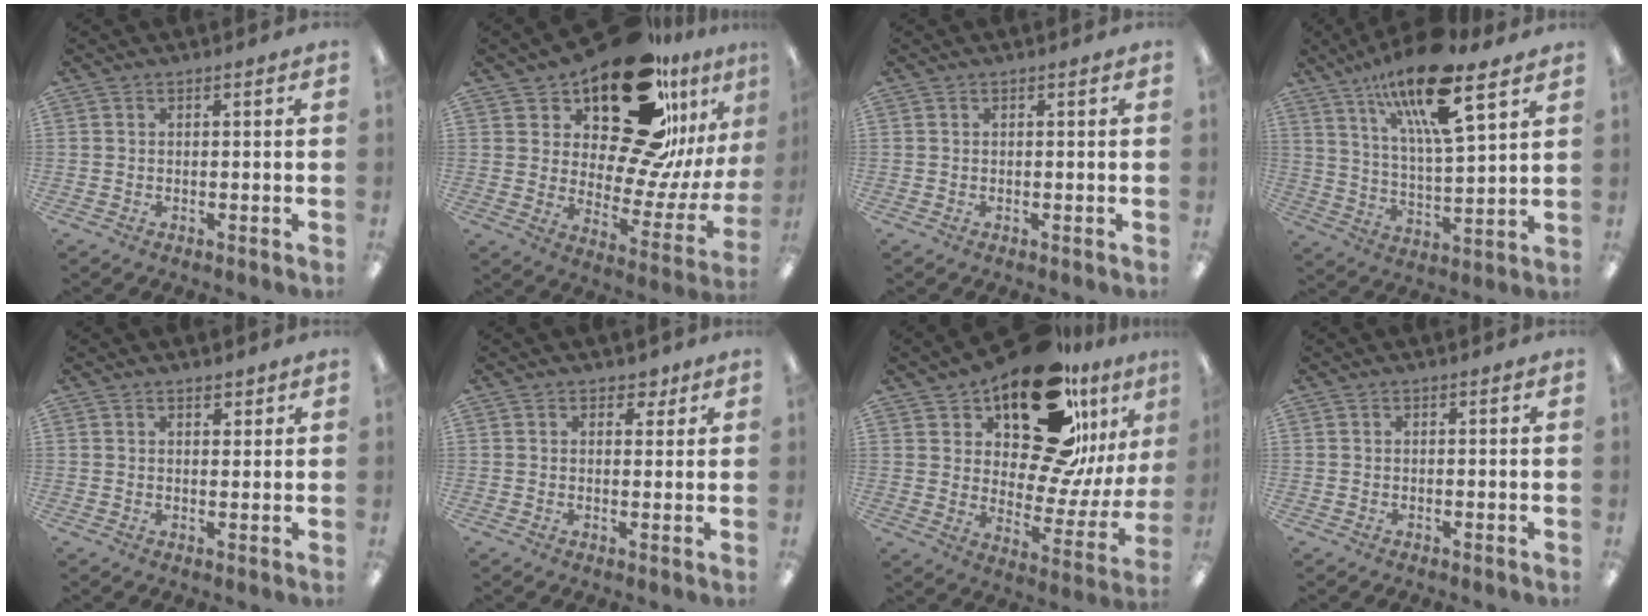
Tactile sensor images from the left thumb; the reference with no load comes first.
{"total": 26.9, "force": [18.5, 11.2, 16.0], "torque": [-0.222, -0.131, 0.314]}
{"total": 0.0}
{"total": 18.2, "force": [11.9, 4.7, 12.9], "torque": [-0.222, -0.059, 0.194]}
{"total": 2.2, "force": [1.7, 1.1, 0.9], "torque": [-0.003, -0.006, 0.028]}
{"total": 3.3, "force": [2.1, 2.2, 1.4], "torque": [0.003, -0.008, 0.033]}
{"total": 24.0, "force": [16.9, 9.6, 14.1], "torque": [-0.206, -0.118, 0.288]}
{"total": 0.0}